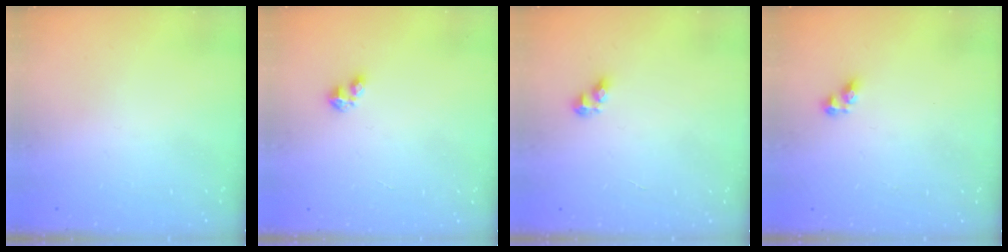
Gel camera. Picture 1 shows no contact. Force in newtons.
{"total": 2.9, "press": 2.9, "slide": 0.5}
{"total": 4.8, "press": 4.7, "slide": 0.4}
{"total": 5.2, "press": 5.2, "slide": 0.7}